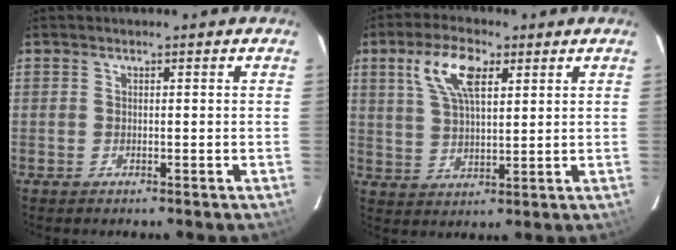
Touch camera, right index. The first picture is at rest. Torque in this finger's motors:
{"motor_torque": [0.43, 0.05, 0.45, 0.06]}